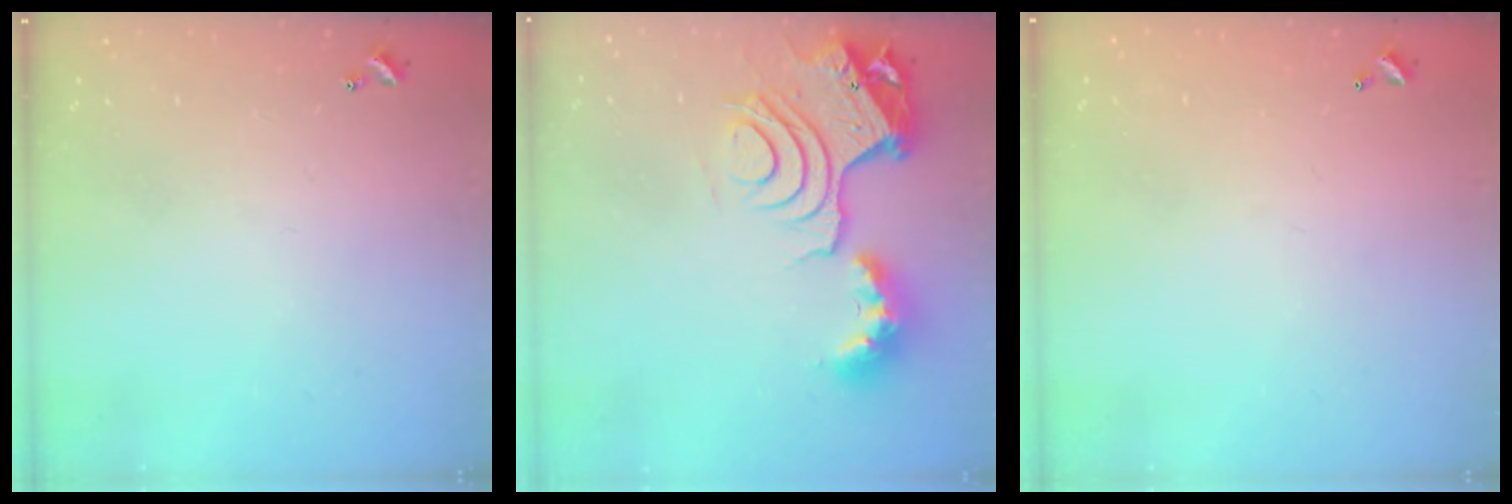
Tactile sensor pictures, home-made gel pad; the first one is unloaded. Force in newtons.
{"total": 14.1, "press": 14.0, "slide": 1.8}
{"total": 2.8, "press": 2.8, "slide": 0.1}